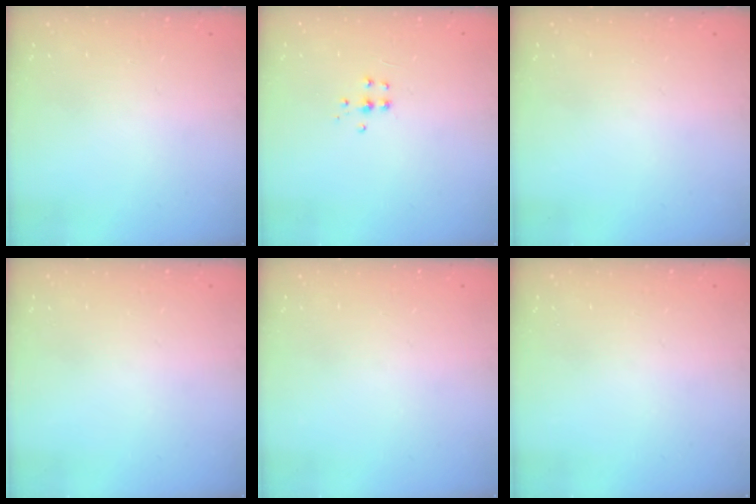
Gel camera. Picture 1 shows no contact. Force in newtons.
{"total": 4.0, "press": 3.9, "slide": 0.5}
{"total": 0.0}
{"total": 0.0}
{"total": 0.0}
{"total": 0.0}